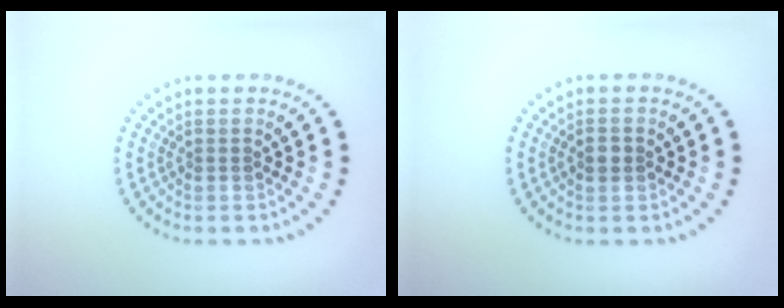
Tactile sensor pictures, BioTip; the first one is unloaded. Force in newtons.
{"total": 1.4, "press": 1.4, "slide": 0.1}